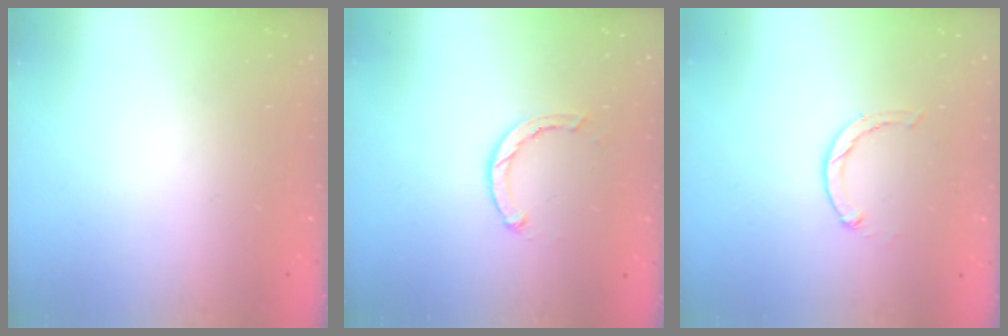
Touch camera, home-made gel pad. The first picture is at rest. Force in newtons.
{"total": 2.4, "press": 2.3, "slide": 0.4}
{"total": 1.9, "press": 1.9, "slide": 0.3}